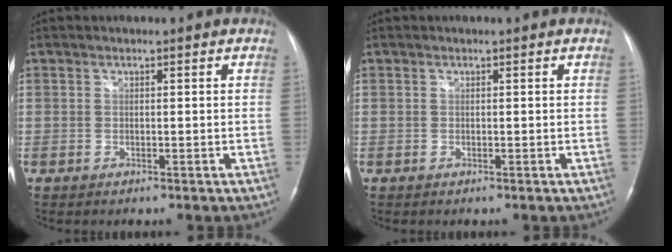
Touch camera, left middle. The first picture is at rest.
{"total": 0.0}